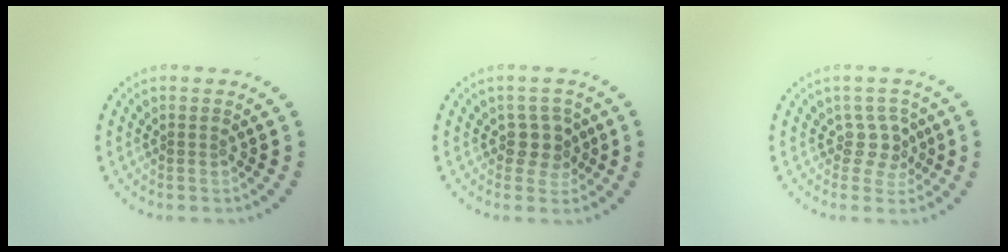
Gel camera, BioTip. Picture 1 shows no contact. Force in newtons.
{"total": 2.3, "press": 2.0, "slide": 1.1}
{"total": 2.1, "press": 1.5, "slide": 1.5}